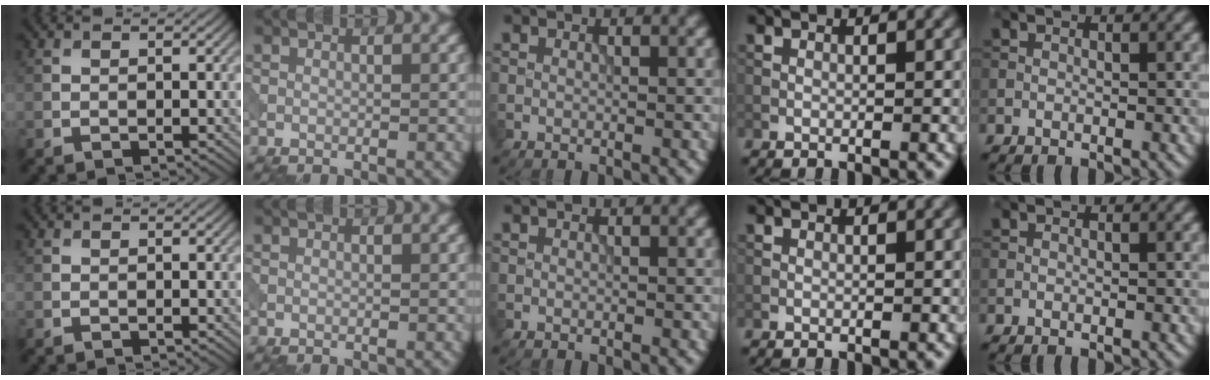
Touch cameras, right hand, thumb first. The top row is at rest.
{}